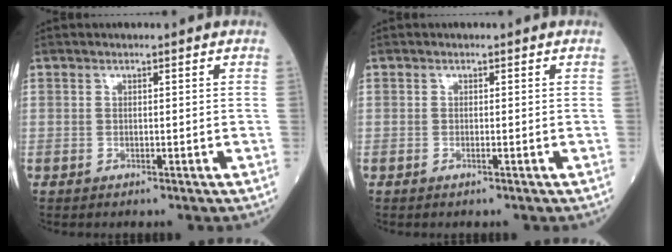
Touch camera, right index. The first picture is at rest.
{"total": 0.5, "force": [-0.4, 0.0, 0.3], "torque": [-0.008, 0.000, -0.007]}